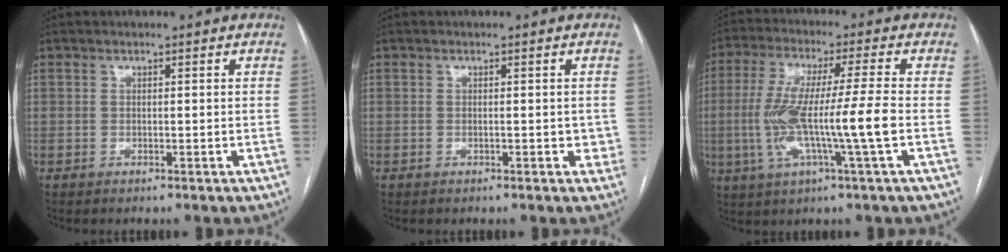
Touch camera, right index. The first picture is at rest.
{"total": 1.8, "force": [-0.1, 1.0, 1.5], "torque": [-0.015, 0.000, -0.001]}
{"total": 13.1, "force": [-2.1, -0.4, 12.9], "torque": [-0.259, -0.002, -0.043]}